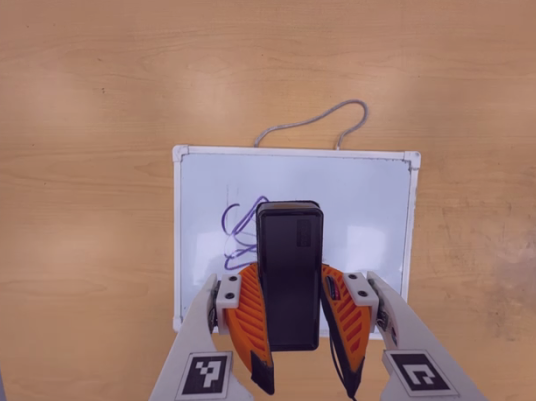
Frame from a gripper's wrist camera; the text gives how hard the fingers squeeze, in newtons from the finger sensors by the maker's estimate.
{"total": 7.5, "left": 6.5, "right": 8.4}